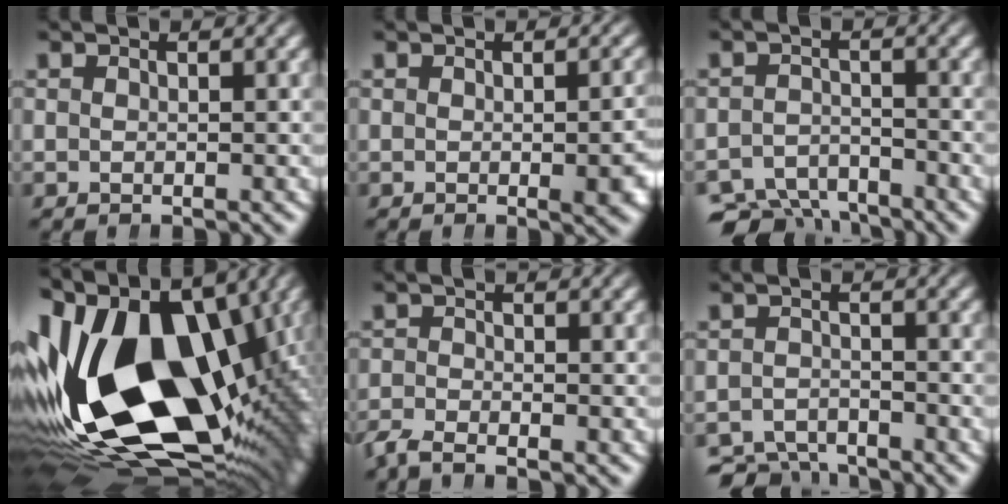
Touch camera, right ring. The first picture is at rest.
{"total": 2.5, "force": [-0.8, 0.4, 2.3], "torque": [-0.024, -0.001, -0.011]}
{"total": 5.9, "force": [-4.9, 3.1, 1.4], "torque": [-0.017, -0.028, -0.075]}
{"total": 29.5, "force": [-2.6, 18.4, 22.9], "torque": [-0.427, -0.076, 0.001]}
{"total": 2.5, "force": [-2.3, 0.7, 0.8], "torque": [-0.017, -0.009, -0.040]}
{"total": 4.5, "force": [-4.0, 1.9, 0.8], "torque": [-0.008, -0.022, -0.061]}